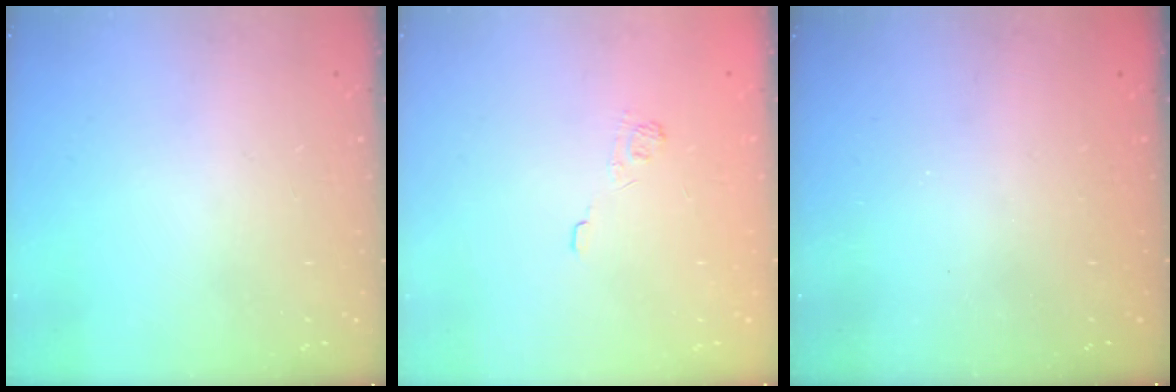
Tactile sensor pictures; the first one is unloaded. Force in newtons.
{"total": 2.3, "press": 1.9, "slide": 1.4}
{"total": 2.4, "press": 2.2, "slide": 0.8}